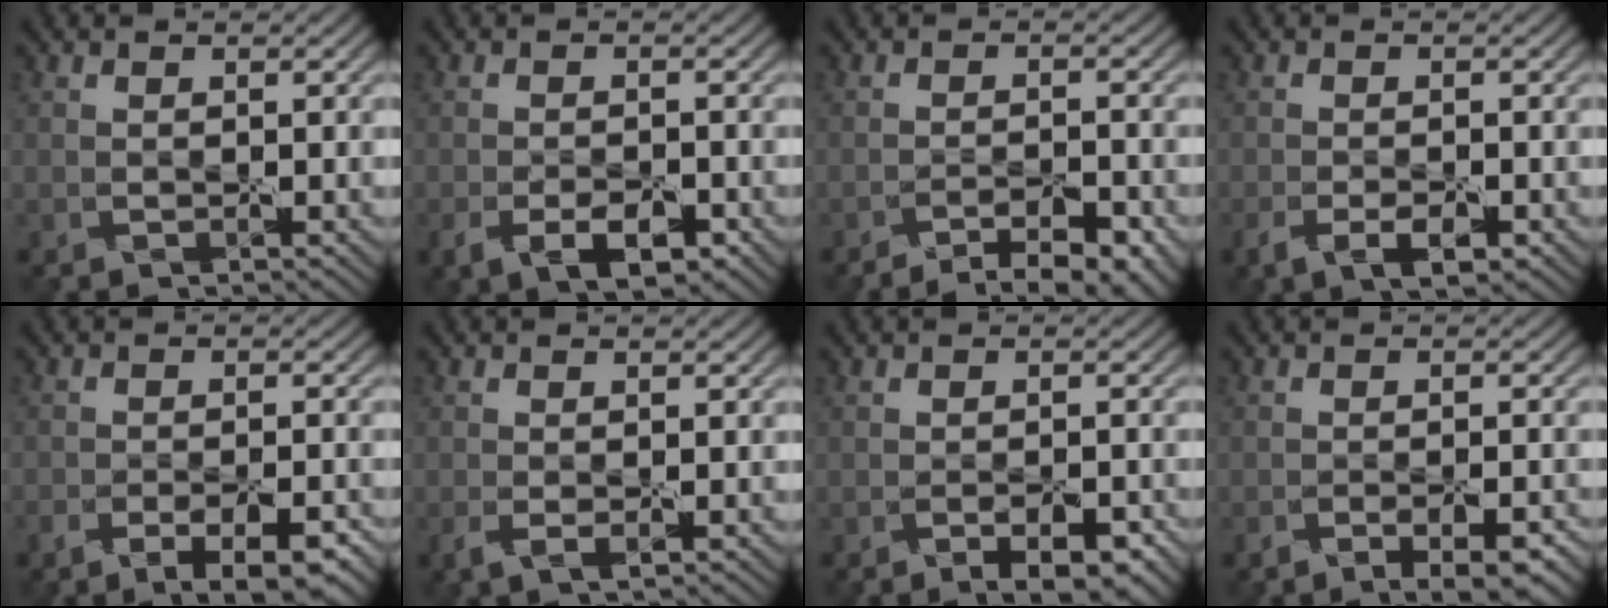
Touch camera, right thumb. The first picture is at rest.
{"total": 4.0, "force": [-2.4, 1.8, 2.6], "torque": [-0.040, -0.001, -0.041]}
{"total": 6.0, "force": [-5.1, 0.9, 3.0], "torque": [-0.033, 0.014, -0.067]}
{"total": 3.2, "force": [-1.9, 1.3, 2.2], "torque": [-0.034, 0.001, -0.034]}
{"total": 5.9, "force": [-4.1, 1.8, 3.7], "torque": [-0.045, -0.002, -0.061]}
{"total": 1.7, "force": [-0.6, 0.8, 1.4], "torque": [-0.030, -0.005, -0.008]}
{"total": 3.4, "force": [-2.1, 1.2, 2.4], "torque": [-0.023, 0.001, -0.020]}
{"total": 4.8, "force": [-3.2, 1.4, 3.2], "torque": [-0.036, -0.003, -0.042]}